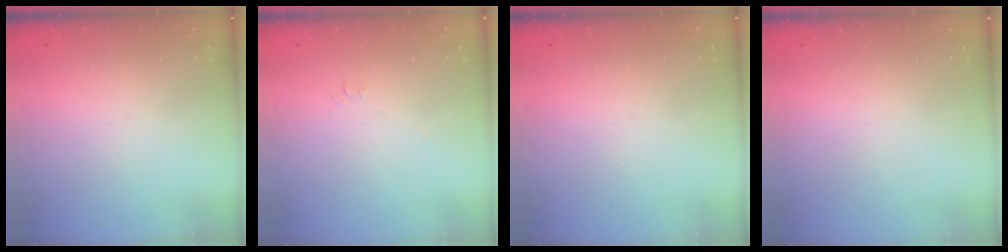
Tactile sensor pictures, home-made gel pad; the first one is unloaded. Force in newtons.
{"total": 4.3, "press": 4.3, "slide": 0.6}
{"total": 0.0}
{"total": 1.6, "press": 1.6, "slide": 0.1}